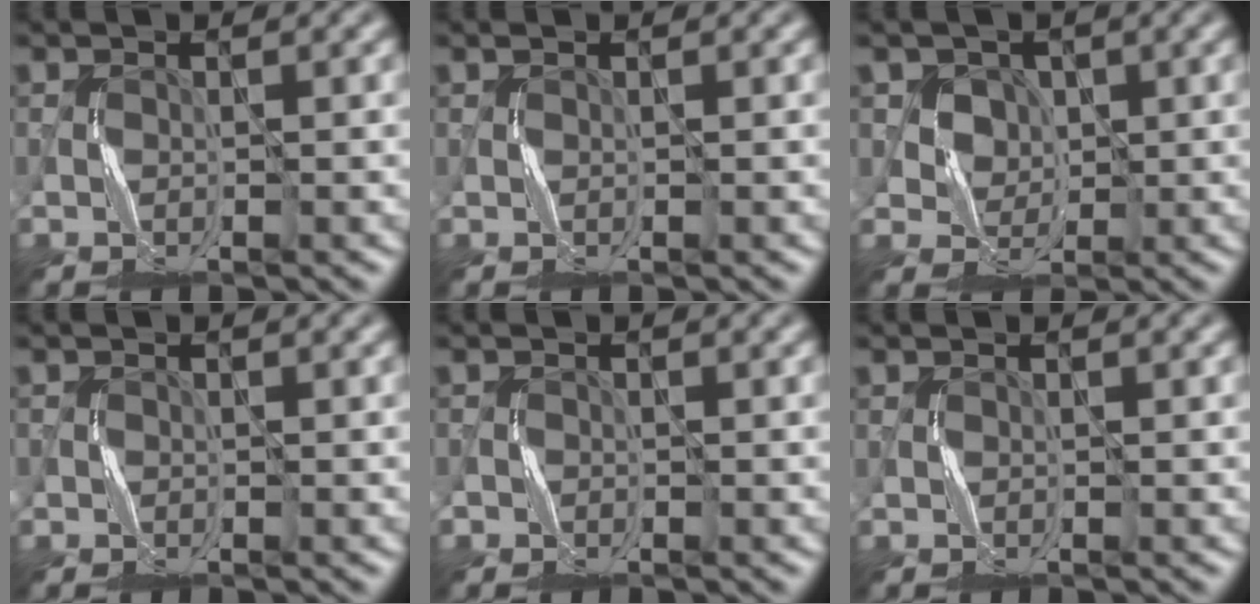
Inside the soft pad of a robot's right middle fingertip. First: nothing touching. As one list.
[{"total": 0.0}, {"total": 5.7, "force": [2.8, 4.6, 1.8], "torque": [-0.043, 0.003, 0.047]}, {"total": 0.6, "force": [-0.1, 0.6, 0.0], "torque": [0.005, 0.002, -0.002]}, {"total": 0.9, "force": [-0.5, 0.7, -0.1], "torque": [0.002, 0.001, -0.009]}, {"total": 0.0}]